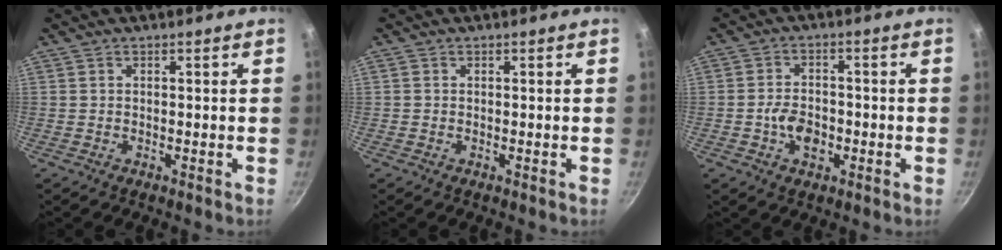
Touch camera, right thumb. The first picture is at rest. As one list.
[{"total": 0.0}, {"total": 5.8, "force": [-1.8, 3.7, 4.0], "torque": [-0.058, 0.013, -0.033]}]